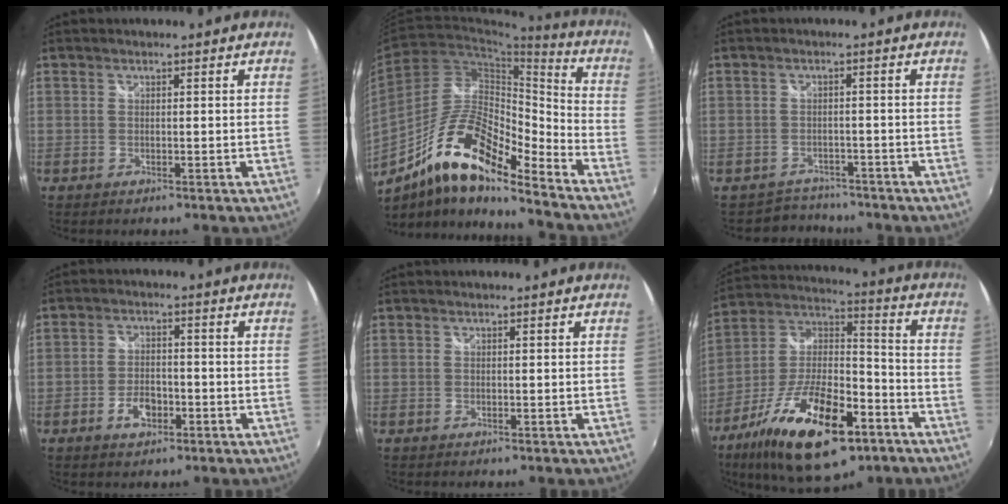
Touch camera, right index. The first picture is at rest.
{"total": 17.4, "force": [-11.7, 4.7, 12.0], "torque": [-0.212, 0.005, -0.222]}
{"total": 4.3, "force": [-3.3, 2.5, -0.9], "torque": [0.007, 0.020, -0.056]}
{"total": 4.9, "force": [-2.4, 2.9, 3.2], "torque": [-0.068, 0.005, -0.038]}
{"total": 0.0}
{"total": 25.5, "force": [-13.2, 10.8, 19.0], "torque": [-0.352, -0.020, -0.218]}